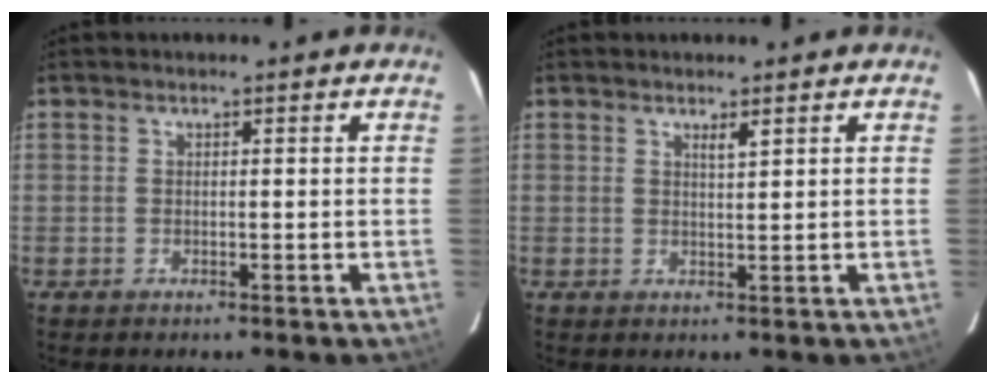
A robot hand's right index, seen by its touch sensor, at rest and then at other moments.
{"total": 1.3, "force": [0.9, 0.0, 0.9], "torque": [-0.018, -0.003, 0.016]}